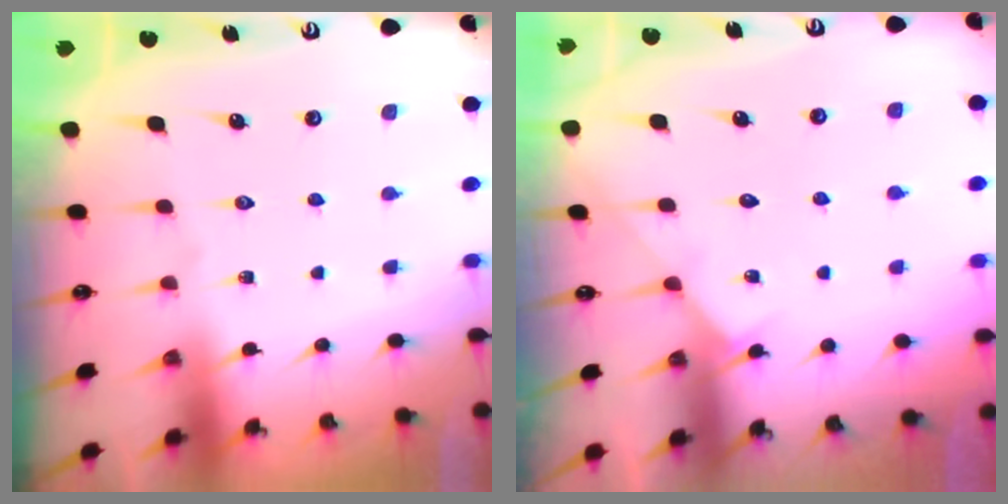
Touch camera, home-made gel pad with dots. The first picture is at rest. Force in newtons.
{"total": 2.6, "press": 2.5, "slide": 0.4}